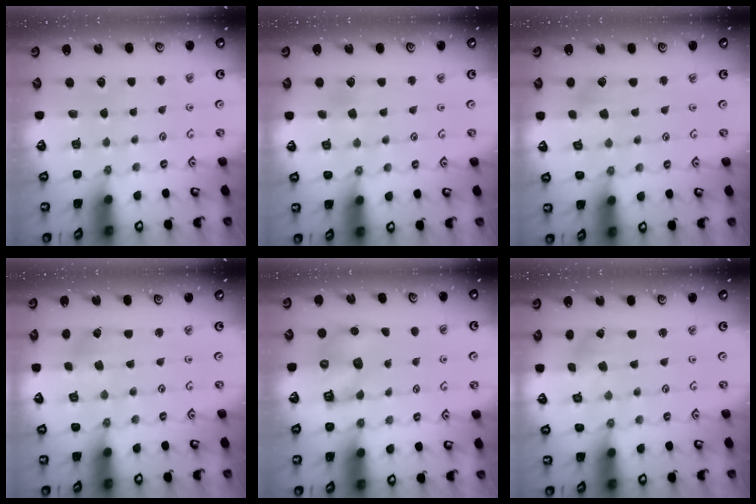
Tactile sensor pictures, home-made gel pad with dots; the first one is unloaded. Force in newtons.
{"total": 3.8, "press": 3.8, "slide": 0.4}
{"total": 2.5, "press": 2.5, "slide": 0.4}
{"total": 2.8, "press": 2.8, "slide": 0.3}
{"total": 6.4, "press": 6.4, "slide": 0.4}
{"total": 1.1, "press": 1.0, "slide": 0.1}